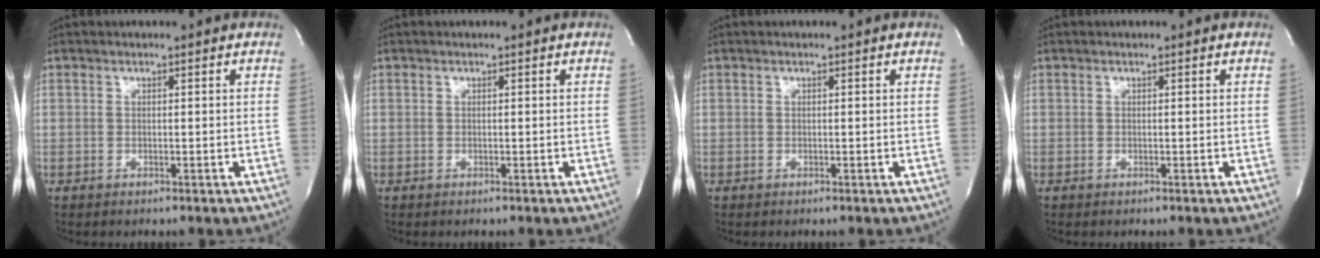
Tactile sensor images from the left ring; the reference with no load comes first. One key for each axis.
{"total": 0.0}
{"total": 0.0}
{"total": 0.0}